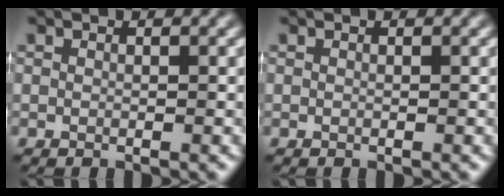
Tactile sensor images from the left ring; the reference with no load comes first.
{"total": 0.0}